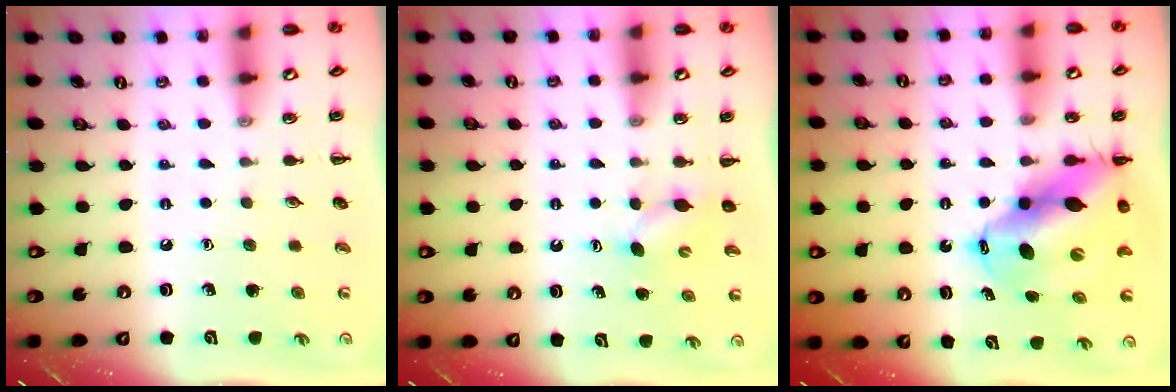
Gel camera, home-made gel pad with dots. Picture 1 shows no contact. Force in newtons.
{"total": 3.1, "press": 3.1, "slide": 0.7}
{"total": 15.6, "press": 15.0, "slide": 4.3}